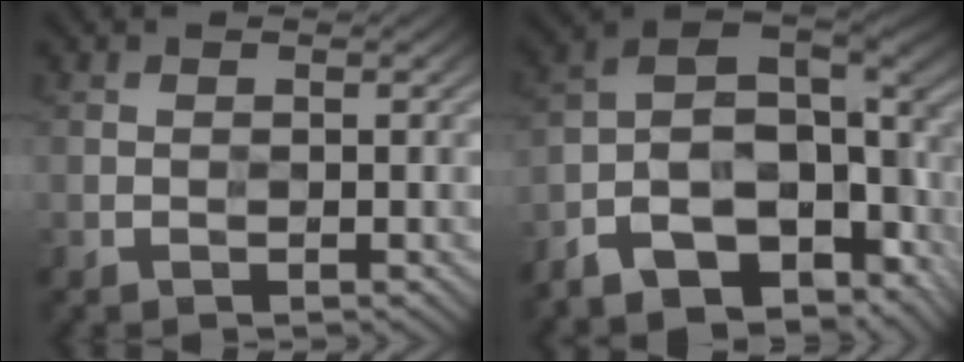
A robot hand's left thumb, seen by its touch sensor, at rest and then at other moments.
{"total": 15.0, "force": [-6.8, 6.7, 11.5], "torque": [-0.244, -0.019, -0.101]}